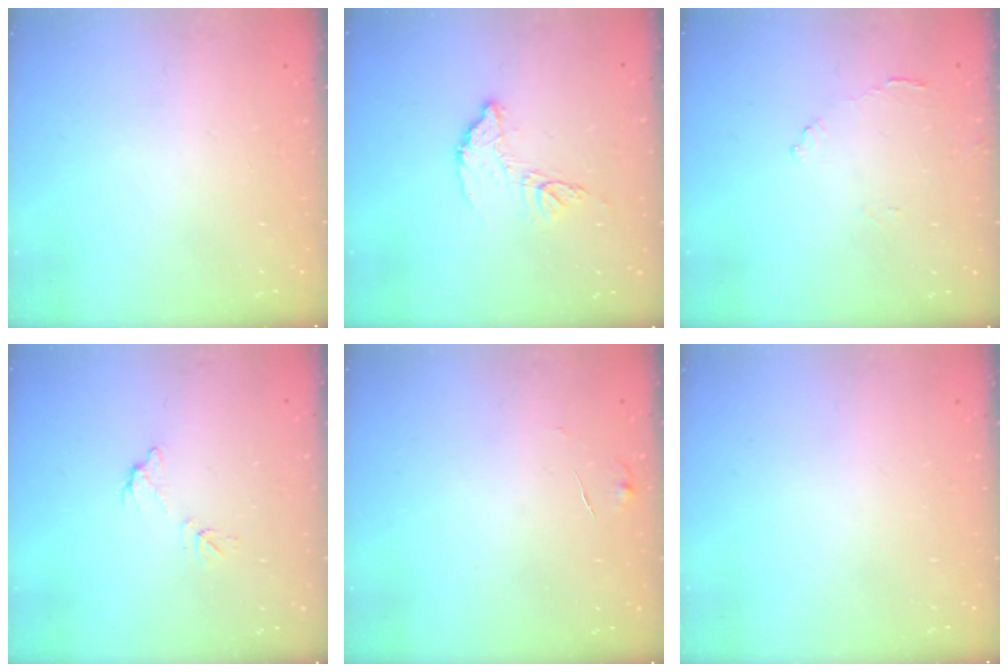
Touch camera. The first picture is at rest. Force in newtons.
{"total": 8.9, "press": 8.9, "slide": 0.6}
{"total": 8.1, "press": 8.1, "slide": 0.6}
{"total": 6.2, "press": 6.2, "slide": 0.4}
{"total": 5.4, "press": 5.4, "slide": 0.3}
{"total": 0.0}